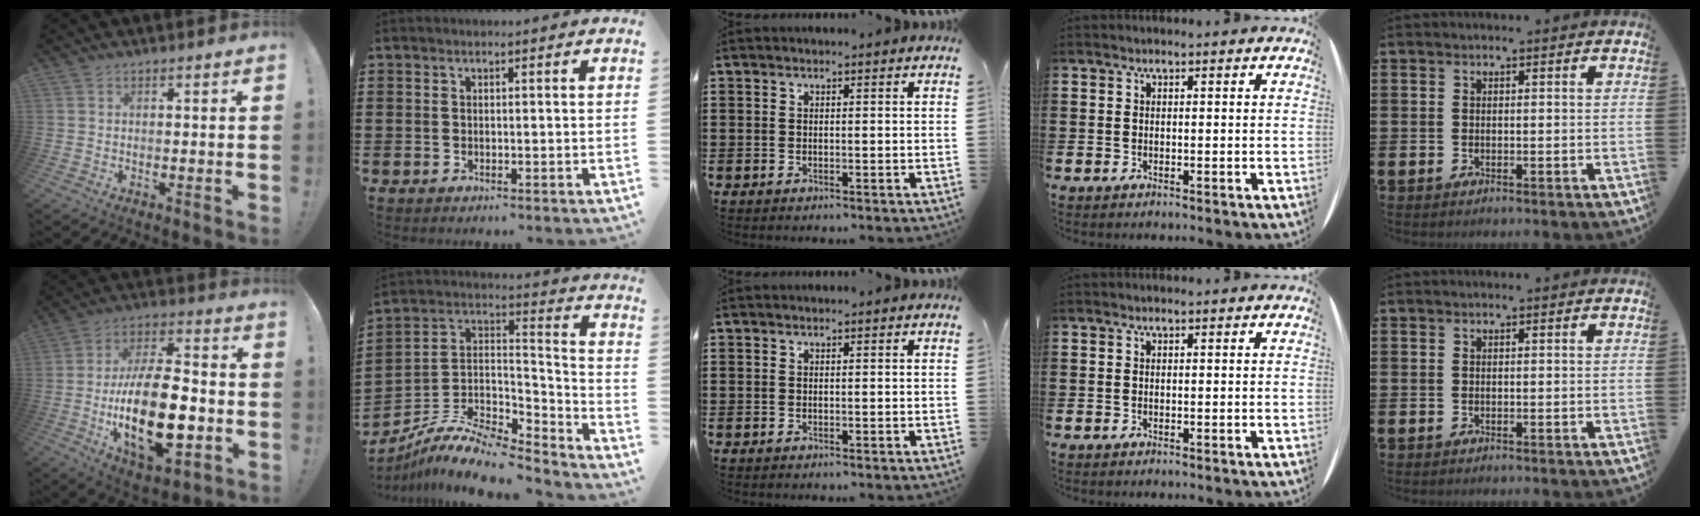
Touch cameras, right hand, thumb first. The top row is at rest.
{"thumb": {"total": 25.2, "force": [-5.7, 12.2, 21.3], "torque": [-0.394, 0.020, -0.086]}, "index": {"total": 10.6, "force": [-8.7, 3.2, 5.1], "torque": [-0.100, 0.018, -0.171]}}